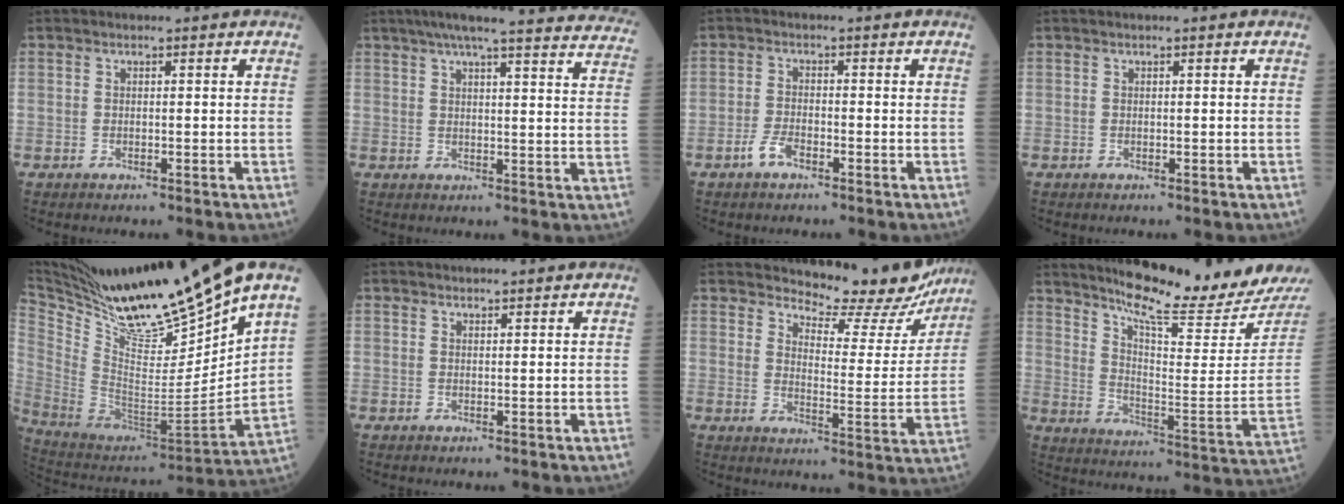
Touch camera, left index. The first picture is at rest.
{"total": 27.3, "force": [24.8, 1.8, 11.3], "torque": [-0.165, -0.044, 0.286]}
{"total": 2.6, "force": [-1.8, 0.9, 1.7], "torque": [-0.042, 0.000, -0.037]}
{"total": 0.0}
{"total": 24.5, "force": [19.9, -0.4, 14.2], "torque": [-0.240, -0.043, 0.359]}
{"total": 1.9, "force": [1.9, 0.1, 0.5], "torque": [-0.009, 0.015, 0.027]}
{"total": 13.9, "force": [13.2, 3.3, 2.9], "torque": [-0.030, -0.036, 0.154]}
{"total": 18.3, "force": [17.0, -1.2, 6.6], "torque": [-0.122, -0.094, 0.242]}